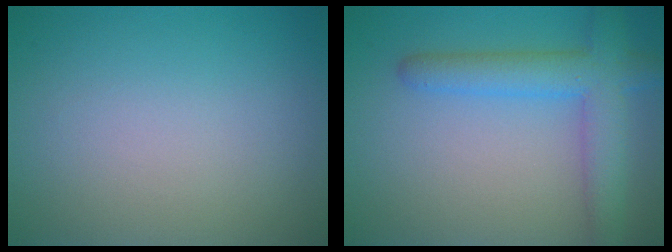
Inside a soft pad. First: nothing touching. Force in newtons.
{"total": 5.0, "press": 5.0, "slide": 0.2}